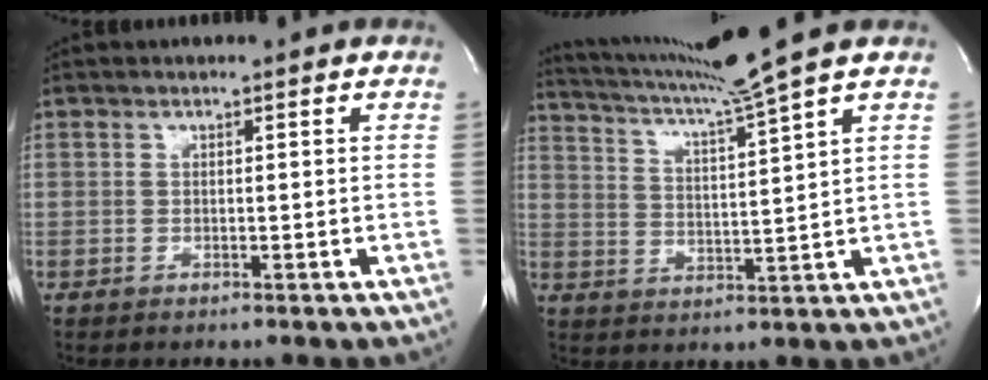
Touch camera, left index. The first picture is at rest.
{"total": 11.4, "force": [9.7, -3.7, 4.8], "torque": [-0.093, -0.029, 0.162]}